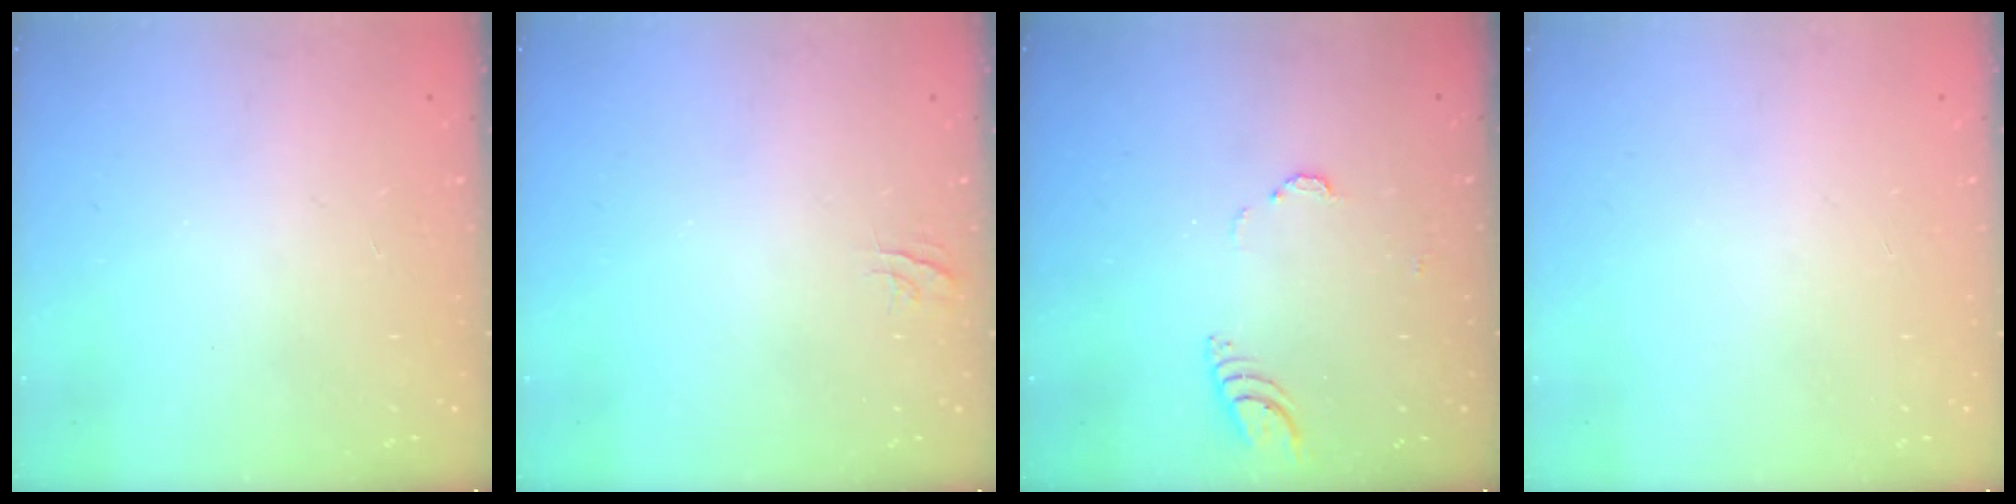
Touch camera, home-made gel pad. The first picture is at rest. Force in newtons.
{"total": 3.7, "press": 3.7, "slide": 0.3}
{"total": 3.8, "press": 3.8, "slide": 0.3}
{"total": 0.0}